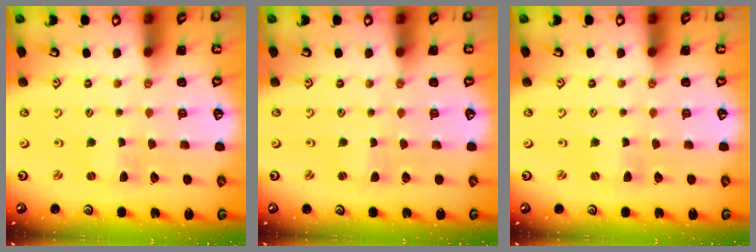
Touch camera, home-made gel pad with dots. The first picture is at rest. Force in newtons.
{"total": 0.5, "press": 0.5, "slide": 0.1}
{"total": 0.0}